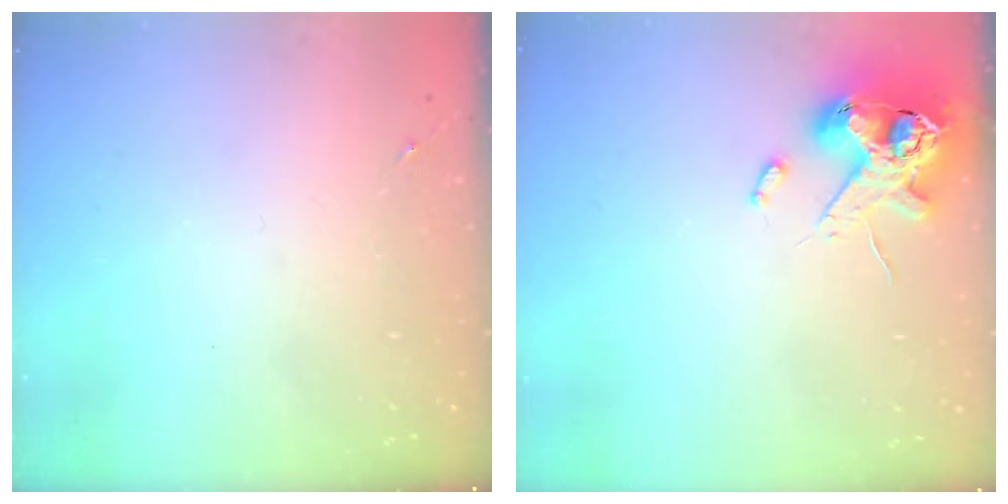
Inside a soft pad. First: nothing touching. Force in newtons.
{"total": 12.3, "press": 12.1, "slide": 1.9}